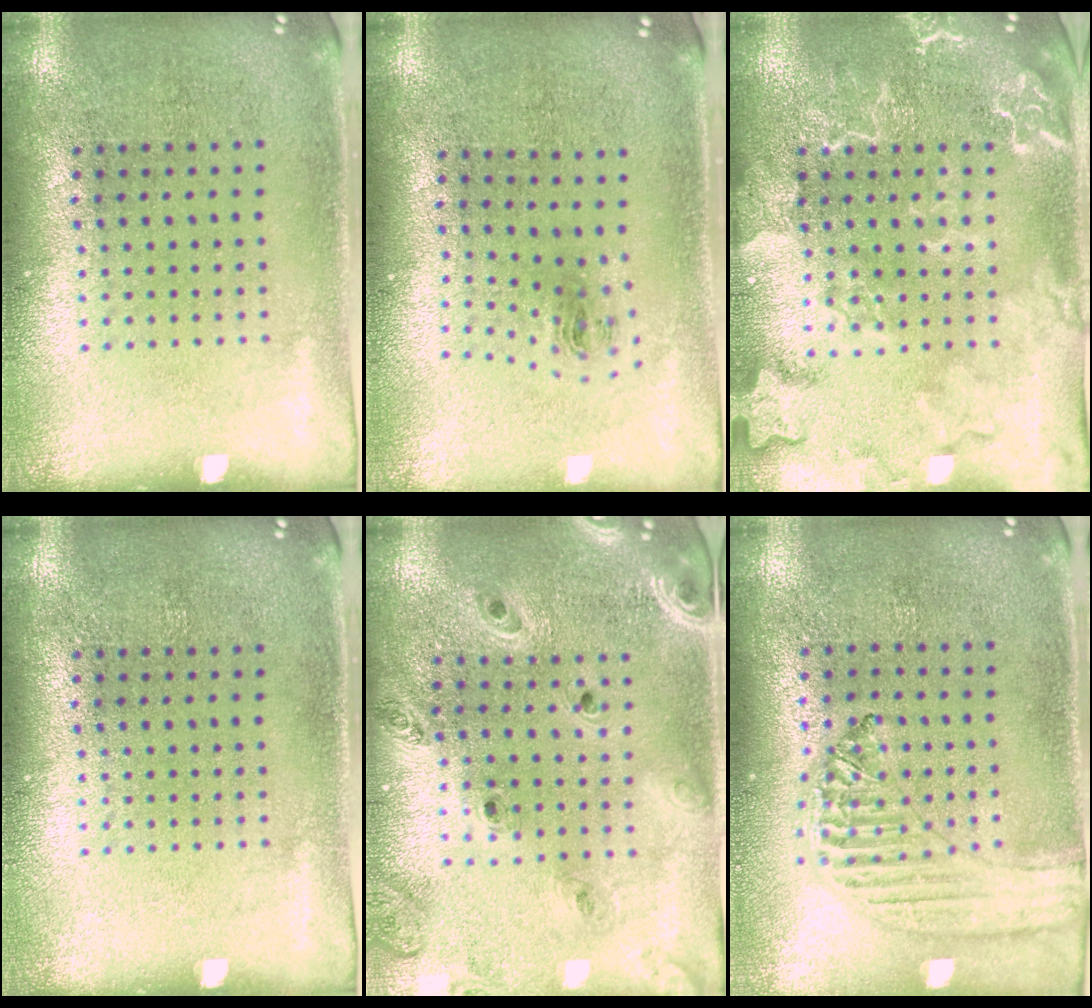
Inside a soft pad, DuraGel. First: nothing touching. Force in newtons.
{"total": 1.0, "press": 0.4, "slide": 0.9}
{"total": 2.5, "press": 2.4, "slide": 0.4}
{"total": 0.0}
{"total": 1.3, "press": 1.3, "slide": 0.2}
{"total": 1.2, "press": 1.2, "slide": 0.2}